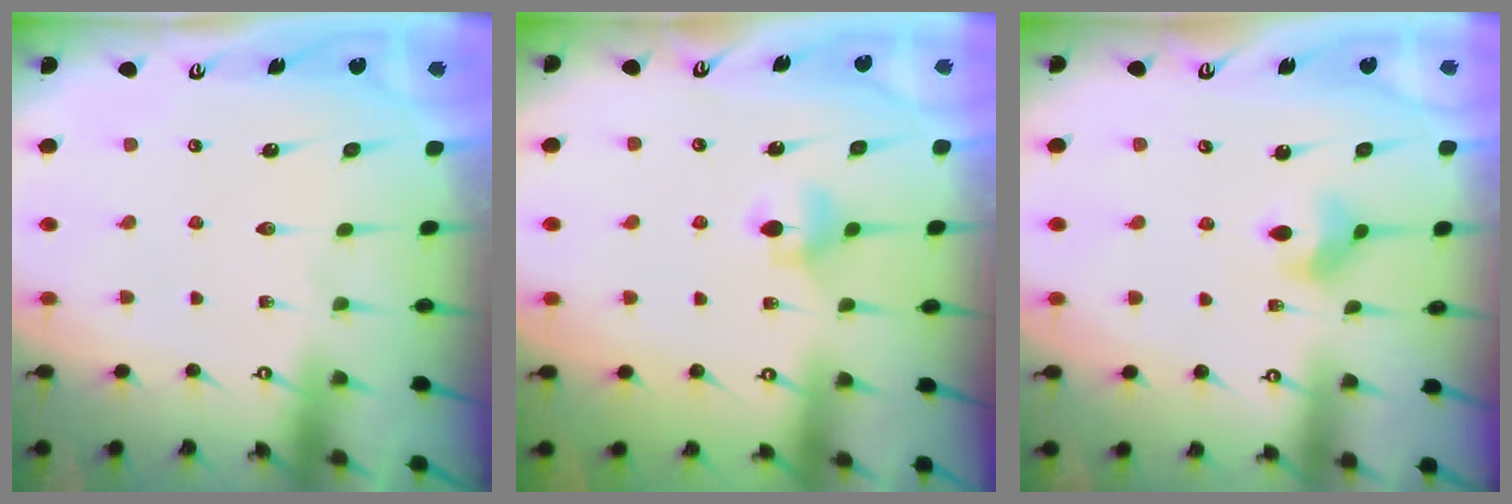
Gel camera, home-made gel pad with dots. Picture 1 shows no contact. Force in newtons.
{"total": 6.1, "press": 6.1, "slide": 0.7}
{"total": 5.0, "press": 5.0, "slide": 0.5}